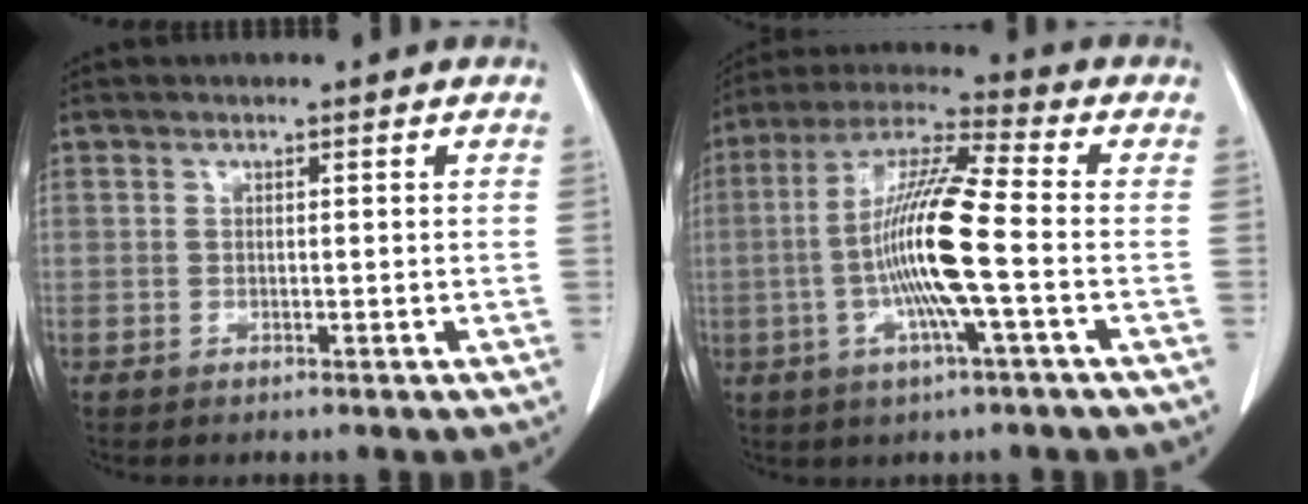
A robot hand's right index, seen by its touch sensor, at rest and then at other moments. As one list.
[{"total": 13.4, "force": [-2.2, 0.2, 13.2], "torque": [-0.259, 0.000, -0.050]}]